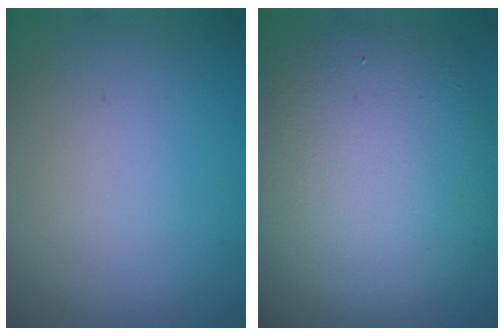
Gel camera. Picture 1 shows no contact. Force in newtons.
{"total": 10.4, "press": 10.3, "slide": 0.7}